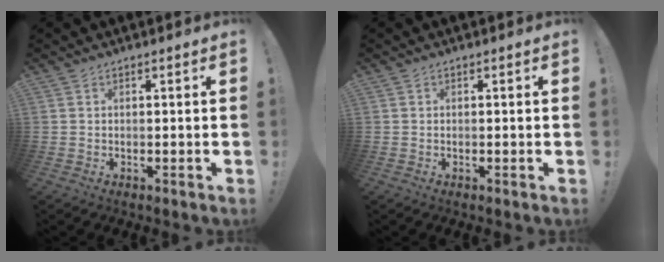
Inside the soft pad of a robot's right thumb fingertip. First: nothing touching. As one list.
[{"total": 0.0}]